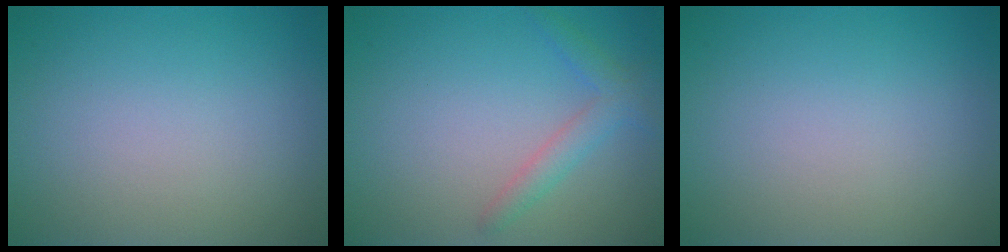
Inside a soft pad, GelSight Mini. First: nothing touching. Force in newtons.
{"total": 2.2, "press": 2.2, "slide": 0.0}
{"total": 0.0}